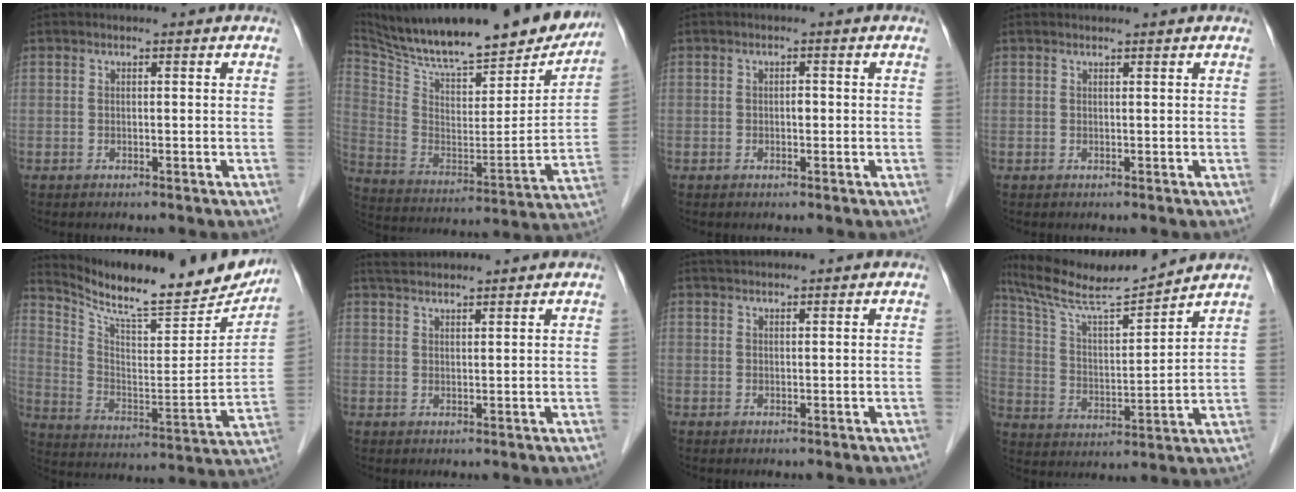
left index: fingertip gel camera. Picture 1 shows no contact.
{"total": 29.0, "force": [25.1, 5.9, 13.3], "torque": [-0.232, -0.041, 0.362]}
{"total": 1.1, "force": [-0.2, 0.6, 0.9], "torque": [-0.013, 0.003, -0.004]}
{"total": 0.7, "force": [0.7, 0.0, 0.1], "torque": [-0.005, 0.010, 0.015]}
{"total": 22.4, "force": [20.4, 3.6, 8.4], "torque": [-0.140, -0.053, 0.297]}
{"total": 5.0, "force": [4.8, 0.1, 1.4], "torque": [-0.026, 0.033, 0.082]}
{"total": 2.1, "force": [2.0, 0.2, 0.5], "torque": [-0.010, 0.022, 0.037]}
{"total": 13.1, "force": [12.2, 0.0, 4.9], "torque": [-0.099, 0.007, 0.219]}